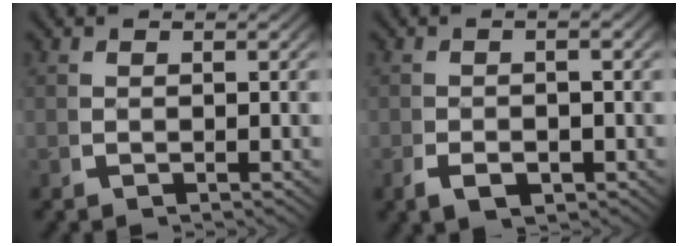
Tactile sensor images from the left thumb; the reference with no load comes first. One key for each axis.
{"total": 2.5, "fx": -1.1, "fy": 1.4, "fz": 1.8, "tx": -0.037, "ty": -0.010, "tz": -0.011}